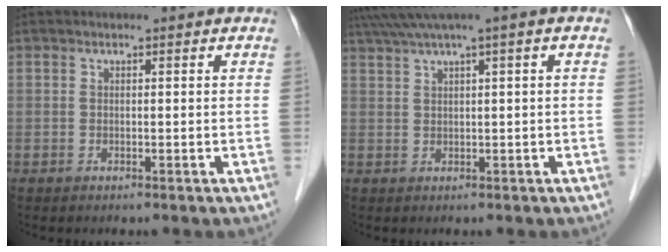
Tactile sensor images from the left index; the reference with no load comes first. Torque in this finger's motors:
{"motor_torque": [1.09, -1.06, 0.73, 0.21]}